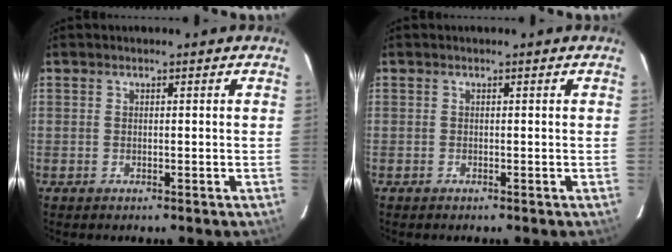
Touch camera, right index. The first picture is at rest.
{"total": 0.0}